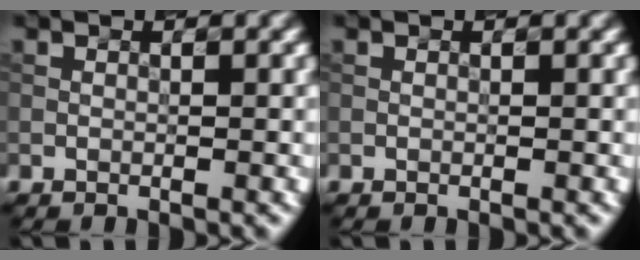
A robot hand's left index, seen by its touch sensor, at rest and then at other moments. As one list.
[{"total": 0.0}]